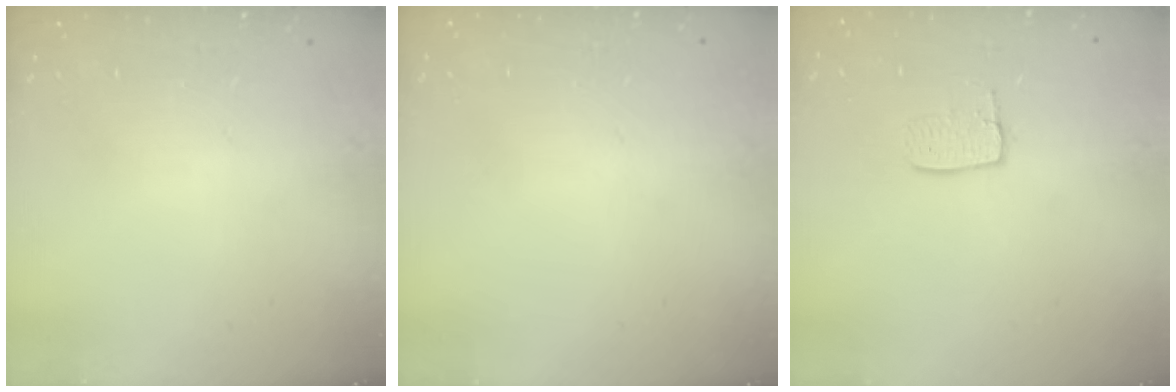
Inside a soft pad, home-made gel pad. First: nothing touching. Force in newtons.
{"total": 0.0}
{"total": 6.3, "press": 6.3, "slide": 0.4}